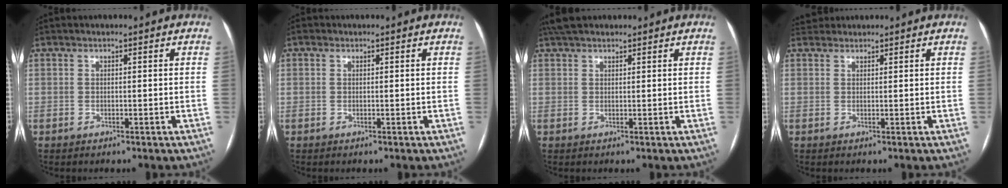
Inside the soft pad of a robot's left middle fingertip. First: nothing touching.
{"total": 0.7, "force": [-0.3, -0.5, -0.3], "torque": [0.007, -0.005, -0.008]}
{"total": 4.6, "force": [3.9, 1.7, 1.8], "torque": [-0.027, 0.035, 0.069]}
{"total": 2.1, "force": [1.9, 0.7, -0.2], "torque": [0.002, 0.022, 0.033]}